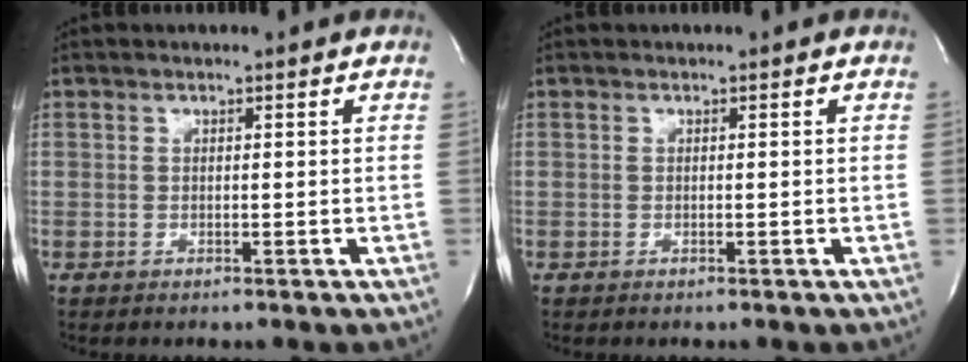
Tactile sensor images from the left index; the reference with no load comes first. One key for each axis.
{"total": 0.0}